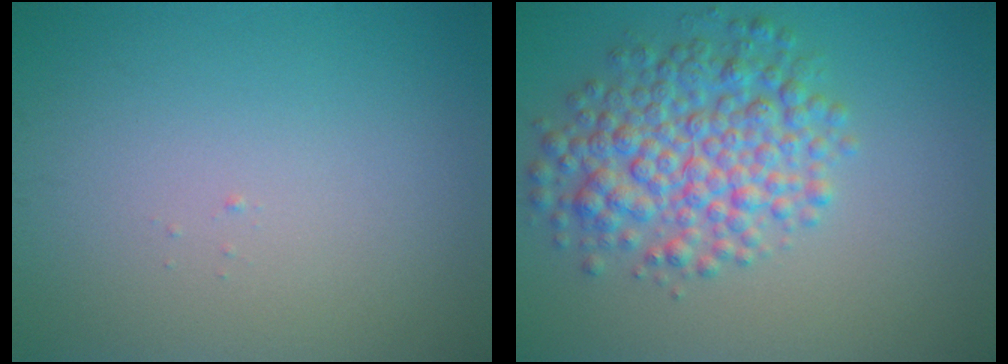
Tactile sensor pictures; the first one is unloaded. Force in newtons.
{"total": 6.2, "press": 6.2, "slide": 0.1}